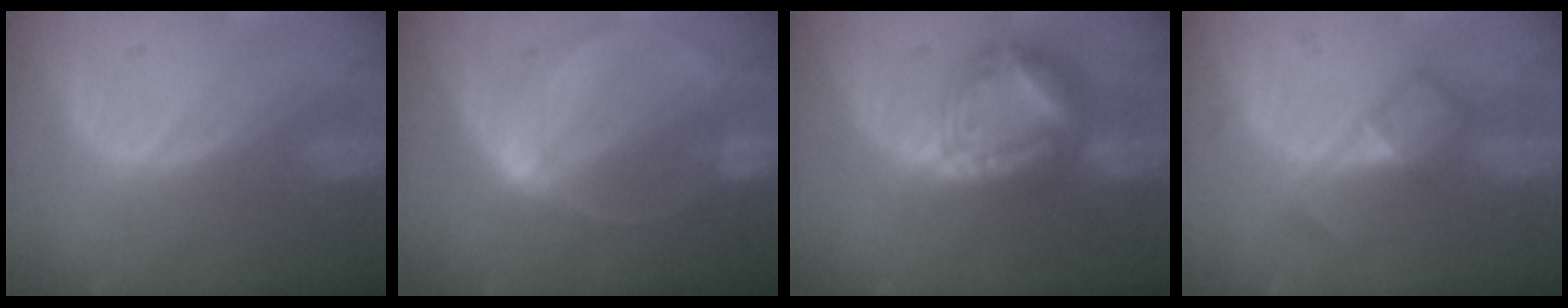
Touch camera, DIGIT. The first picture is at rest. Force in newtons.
{"total": 6.1, "press": 5.6, "slide": 2.4}
{"total": 9.1, "press": 9.1, "slide": 0.9}
{"total": 4.9, "press": 4.7, "slide": 1.4}